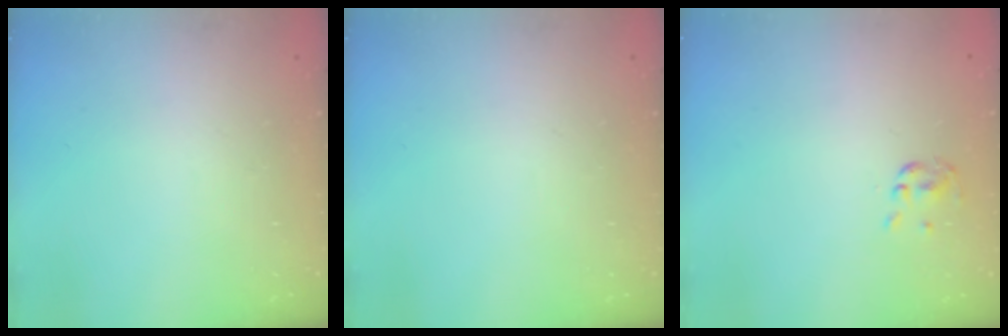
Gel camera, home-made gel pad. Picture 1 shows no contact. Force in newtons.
{"total": 0.0}
{"total": 2.0, "press": 1.9, "slide": 0.5}